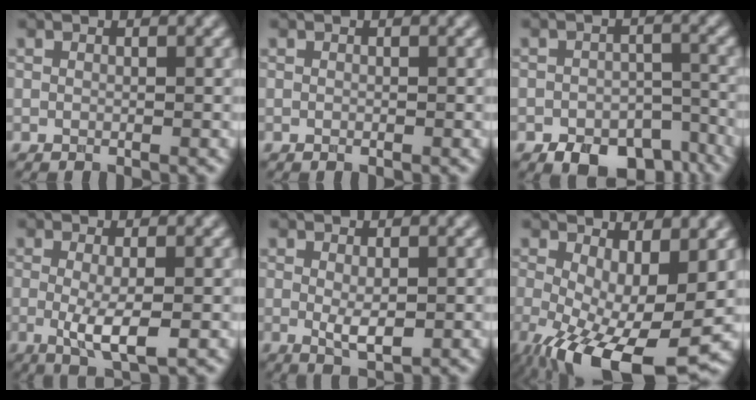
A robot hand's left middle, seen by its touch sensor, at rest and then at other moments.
{"total": 0.0}
{"total": 7.7, "force": [-5.5, 3.9, 3.8], "torque": [-0.042, -0.017, -0.077]}
{"total": 3.7, "force": [-0.5, 0.9, 3.6], "torque": [-0.067, -0.012, -0.006]}
{"total": 2.4, "force": [-0.1, 0.9, 2.2], "torque": [-0.040, -0.006, 0.003]}
{"total": 11.6, "force": [-3.5, 4.8, 10.0], "torque": [-0.179, -0.028, -0.046]}